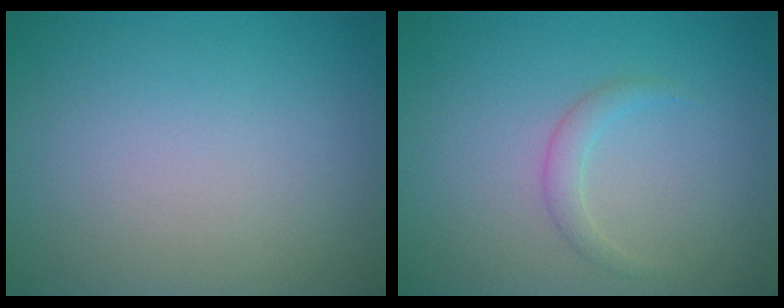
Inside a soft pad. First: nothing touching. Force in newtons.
{"total": 1.2, "press": 1.2, "slide": 0.1}